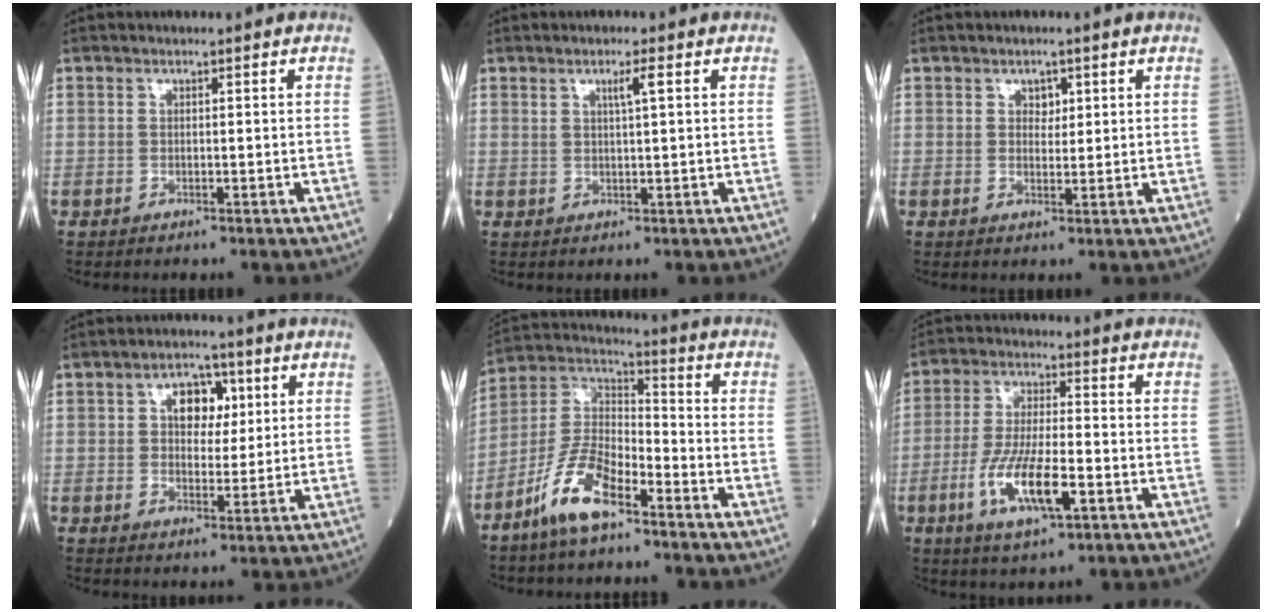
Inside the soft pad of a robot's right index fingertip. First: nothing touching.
{"total": 2.3, "force": [1.0, -0.1, 2.1], "torque": [-0.038, 0.000, 0.019]}
{"total": 1.8, "force": [0.9, 1.2, 1.0], "torque": [-0.011, -0.003, 0.013]}
{"total": 5.9, "force": [1.9, 3.7, 4.2], "torque": [-0.063, 0.016, 0.031]}
{"total": 10.5, "force": [-6.7, 3.3, 7.5], "torque": [-0.160, 0.000, -0.134]}
{"total": 10.9, "force": [-4.0, 2.4, 9.9], "torque": [-0.199, -0.010, -0.072]}